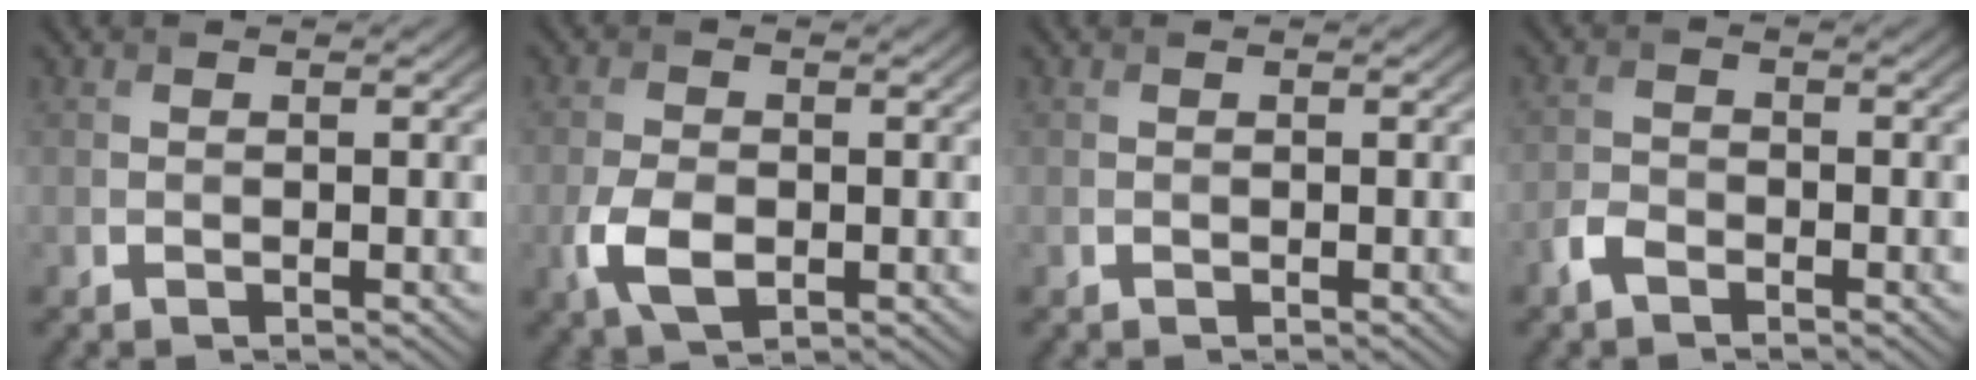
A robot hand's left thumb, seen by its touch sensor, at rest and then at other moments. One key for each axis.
{"total": 4.8, "fx": -1.4, "fy": 2.9, "fz": 3.6, "tx": -0.086, "ty": -0.009, "tz": -0.029}
{"total": 0.0}
{"total": 2.3, "fx": -1.7, "fy": 1.1, "fz": 1.1, "tx": -0.026, "ty": 0.001, "tz": -0.043}